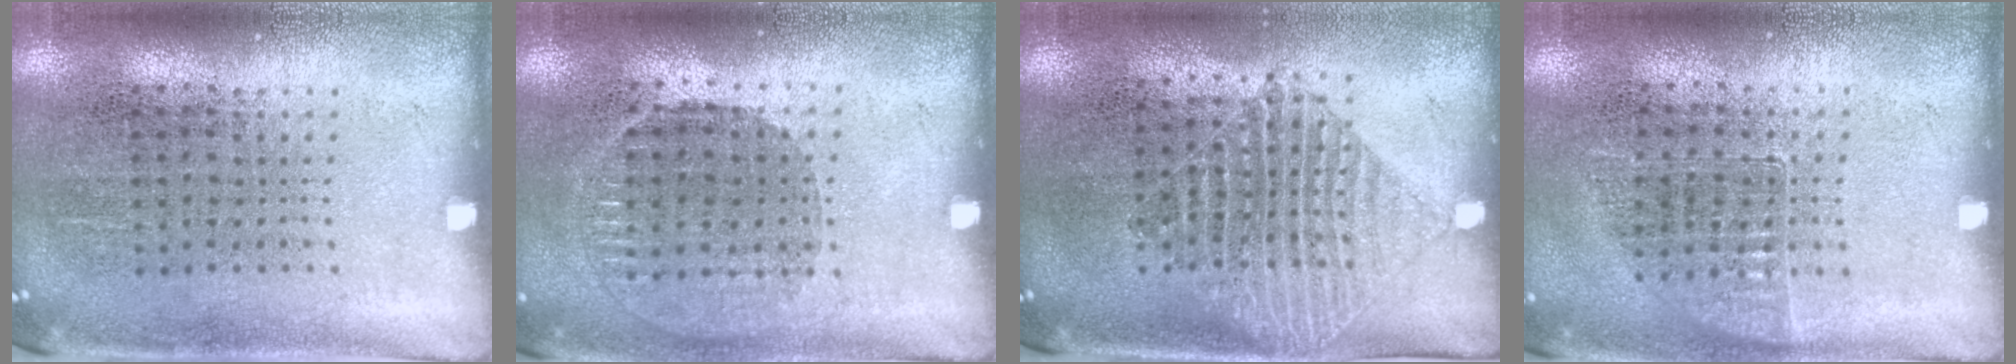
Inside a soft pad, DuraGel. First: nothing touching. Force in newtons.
{"total": 0.9, "press": 0.8, "slide": 0.4}
{"total": 1.5, "press": 1.3, "slide": 0.7}
{"total": 0.7, "press": 0.7, "slide": 0.1}